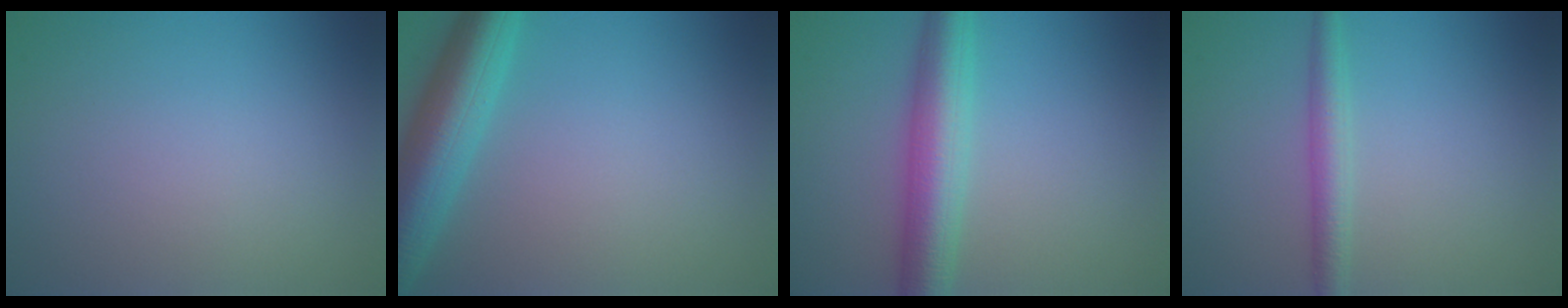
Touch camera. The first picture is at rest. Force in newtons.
{"total": 7.0, "press": 6.9, "slide": 0.4}
{"total": 6.2, "press": 6.2, "slide": 0.1}
{"total": 2.7, "press": 2.7, "slide": 0.0}